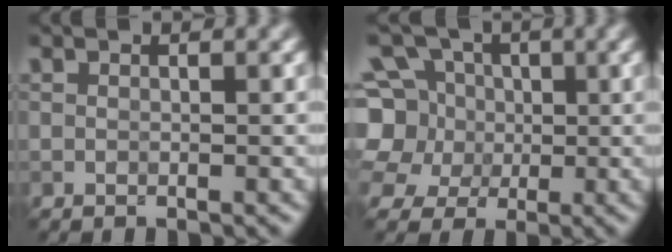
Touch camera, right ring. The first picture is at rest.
{"total": 11.4, "force": [2.6, 9.9, 5.1], "torque": [-0.133, 0.034, 0.012]}